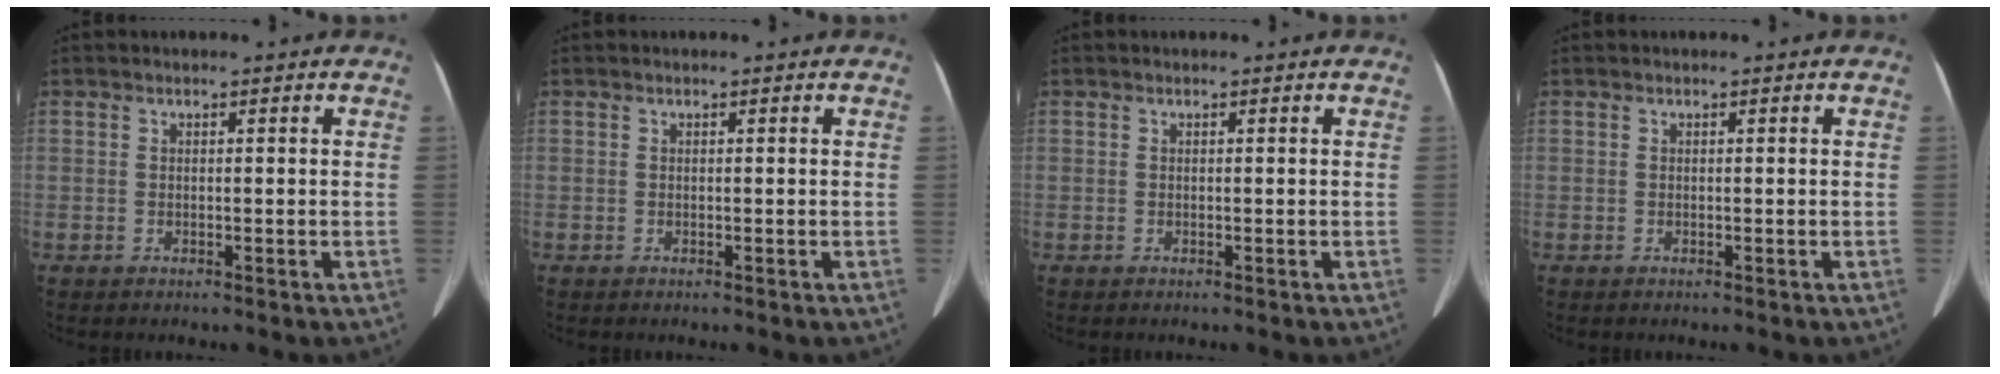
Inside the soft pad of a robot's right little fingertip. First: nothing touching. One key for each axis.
{"total": 0.0}
{"total": 0.0}
{"total": 0.0}